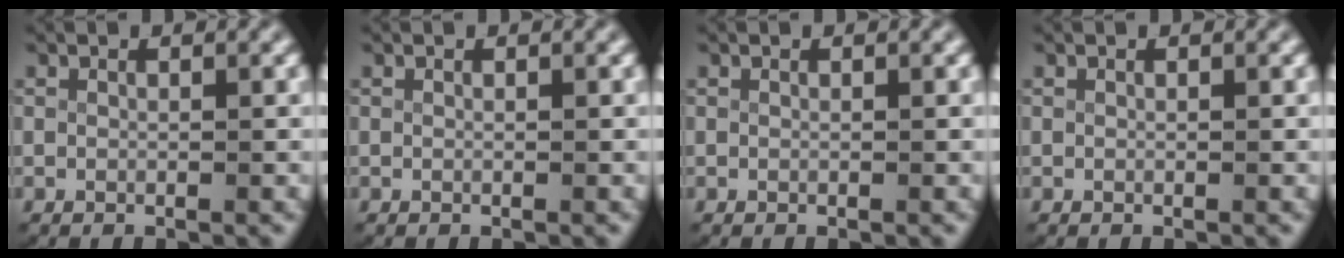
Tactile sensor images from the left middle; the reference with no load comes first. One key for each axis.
{"total": 0.0}
{"total": 0.0}
{"total": 0.0}